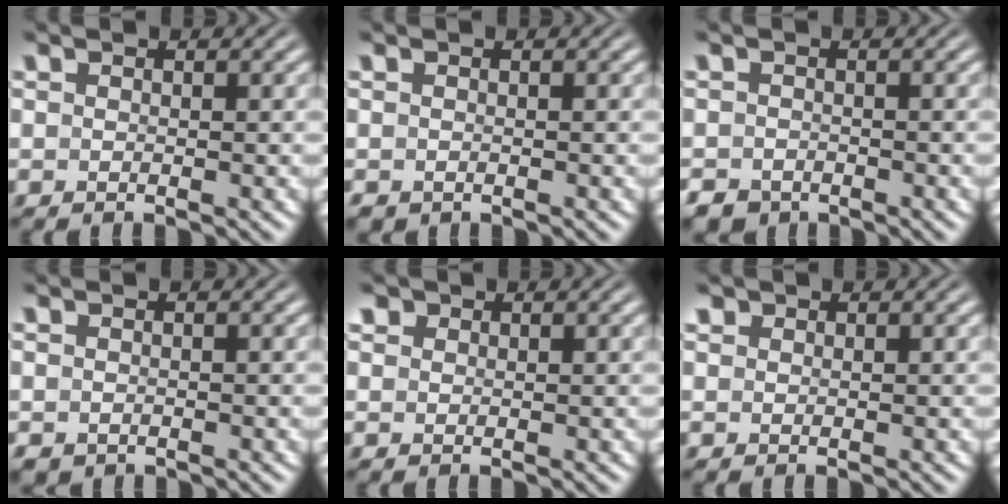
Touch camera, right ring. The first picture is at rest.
{"total": 1.5, "force": [-1.1, 1.0, 0.4], "torque": [-0.017, -0.017, -0.010]}
{"total": 3.2, "force": [-2.7, 1.6, 0.3], "torque": [-0.007, -0.022, -0.039]}
{"total": 2.0, "force": [-1.3, 1.4, 0.5], "torque": [-0.021, -0.019, -0.013]}
{"total": 1.2, "force": [0.9, 0.7, 0.4], "torque": [-0.018, -0.006, 0.027]}
{"total": 0.7, "force": [0.6, 0.3, 0.1], "torque": [-0.009, -0.006, 0.021]}